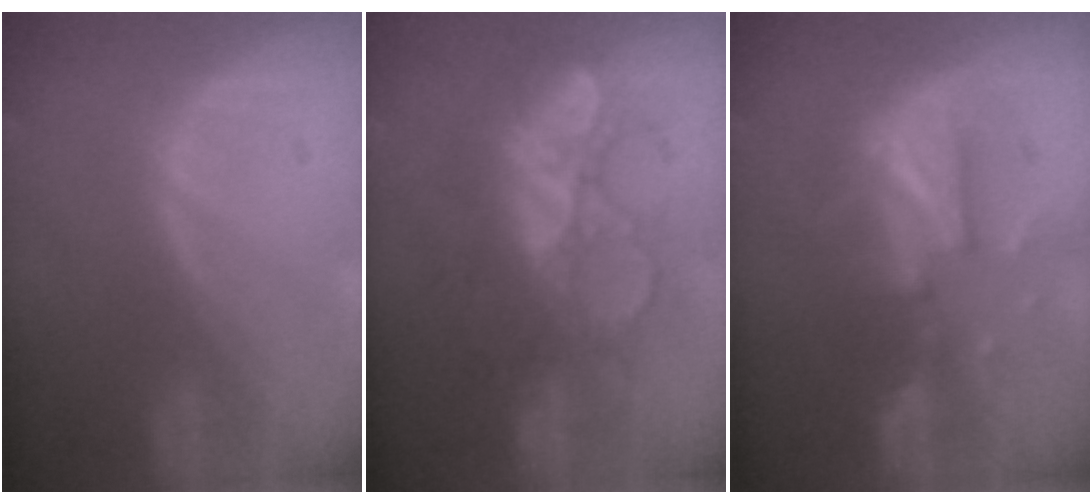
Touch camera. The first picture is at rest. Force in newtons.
{"total": 9.0, "press": 8.6, "slide": 2.6}
{"total": 7.9, "press": 7.9, "slide": 0.6}